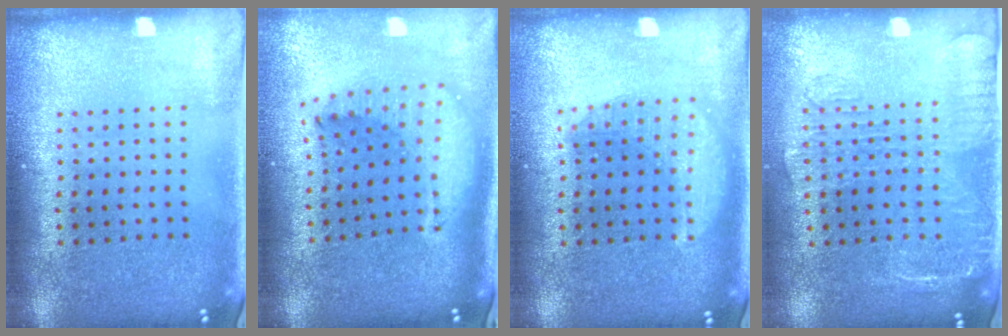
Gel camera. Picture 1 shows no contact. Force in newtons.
{"total": 2.1, "press": 1.6, "slide": 1.3}
{"total": 1.4, "press": 1.4, "slide": 0.1}
{"total": 2.0, "press": 1.7, "slide": 1.0}